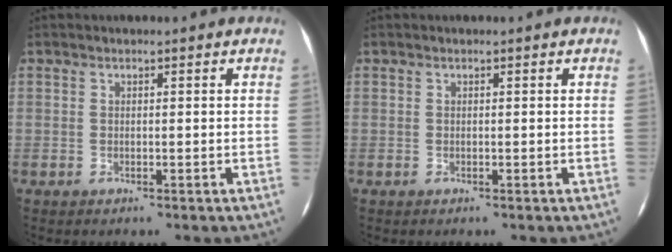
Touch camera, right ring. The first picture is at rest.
{"total": 0.0}